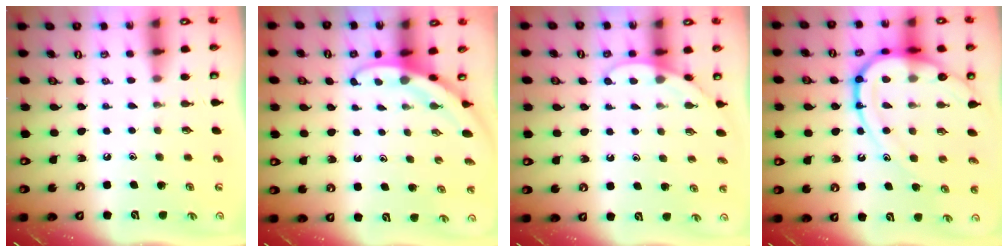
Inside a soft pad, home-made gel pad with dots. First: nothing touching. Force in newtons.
{"total": 2.8, "press": 2.8, "slide": 0.0}
{"total": 6.6, "press": 6.6, "slide": 0.2}
{"total": 17.2, "press": 17.1, "slide": 1.6}